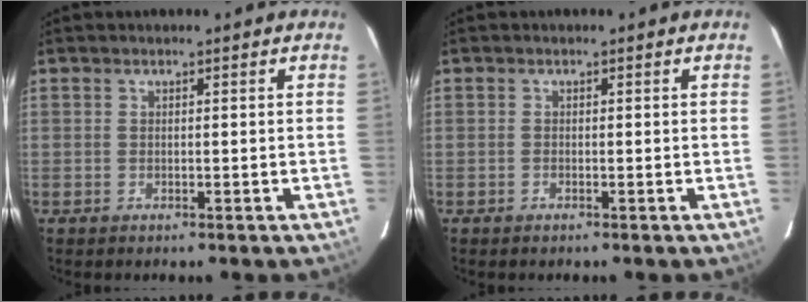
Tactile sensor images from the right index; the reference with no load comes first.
{"total": 0.0}